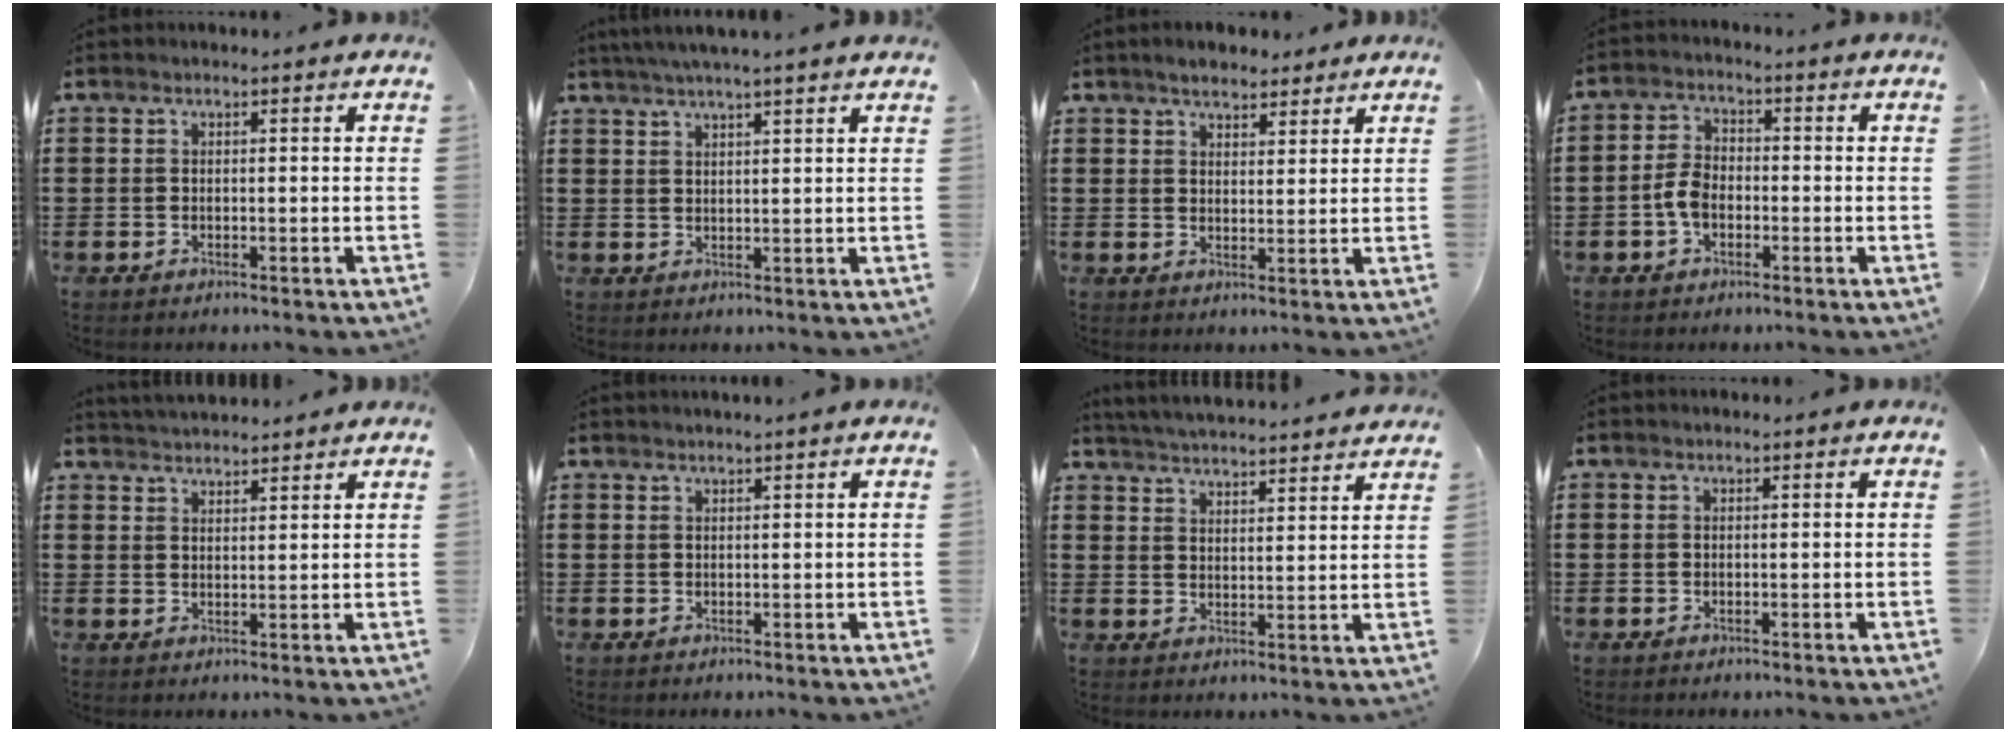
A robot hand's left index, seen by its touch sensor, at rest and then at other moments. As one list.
[{"total": 3.5, "force": [3.1, -0.6, 1.5], "torque": [-0.036, -0.001, 0.056]}, {"total": 3.9, "force": [3.4, 1.5, 1.2], "torque": [-0.031, 0.003, 0.064]}, {"total": 4.4, "force": [-1.3, 2.8, 3.1], "torque": [-0.084, 0.000, -0.034]}, {"total": 2.9, "force": [2.9, -0.2, 0.0], "torque": [-0.007, -0.006, 0.055]}, {"total": 0.8, "force": [0.7, -0.2, 0.3], "torque": [-0.005, -0.003, 0.013]}, {"total": 4.3, "force": [4.2, -0.6, 0.1], "torque": [-0.020, -0.027, 0.074]}, {"total": 0.0}]